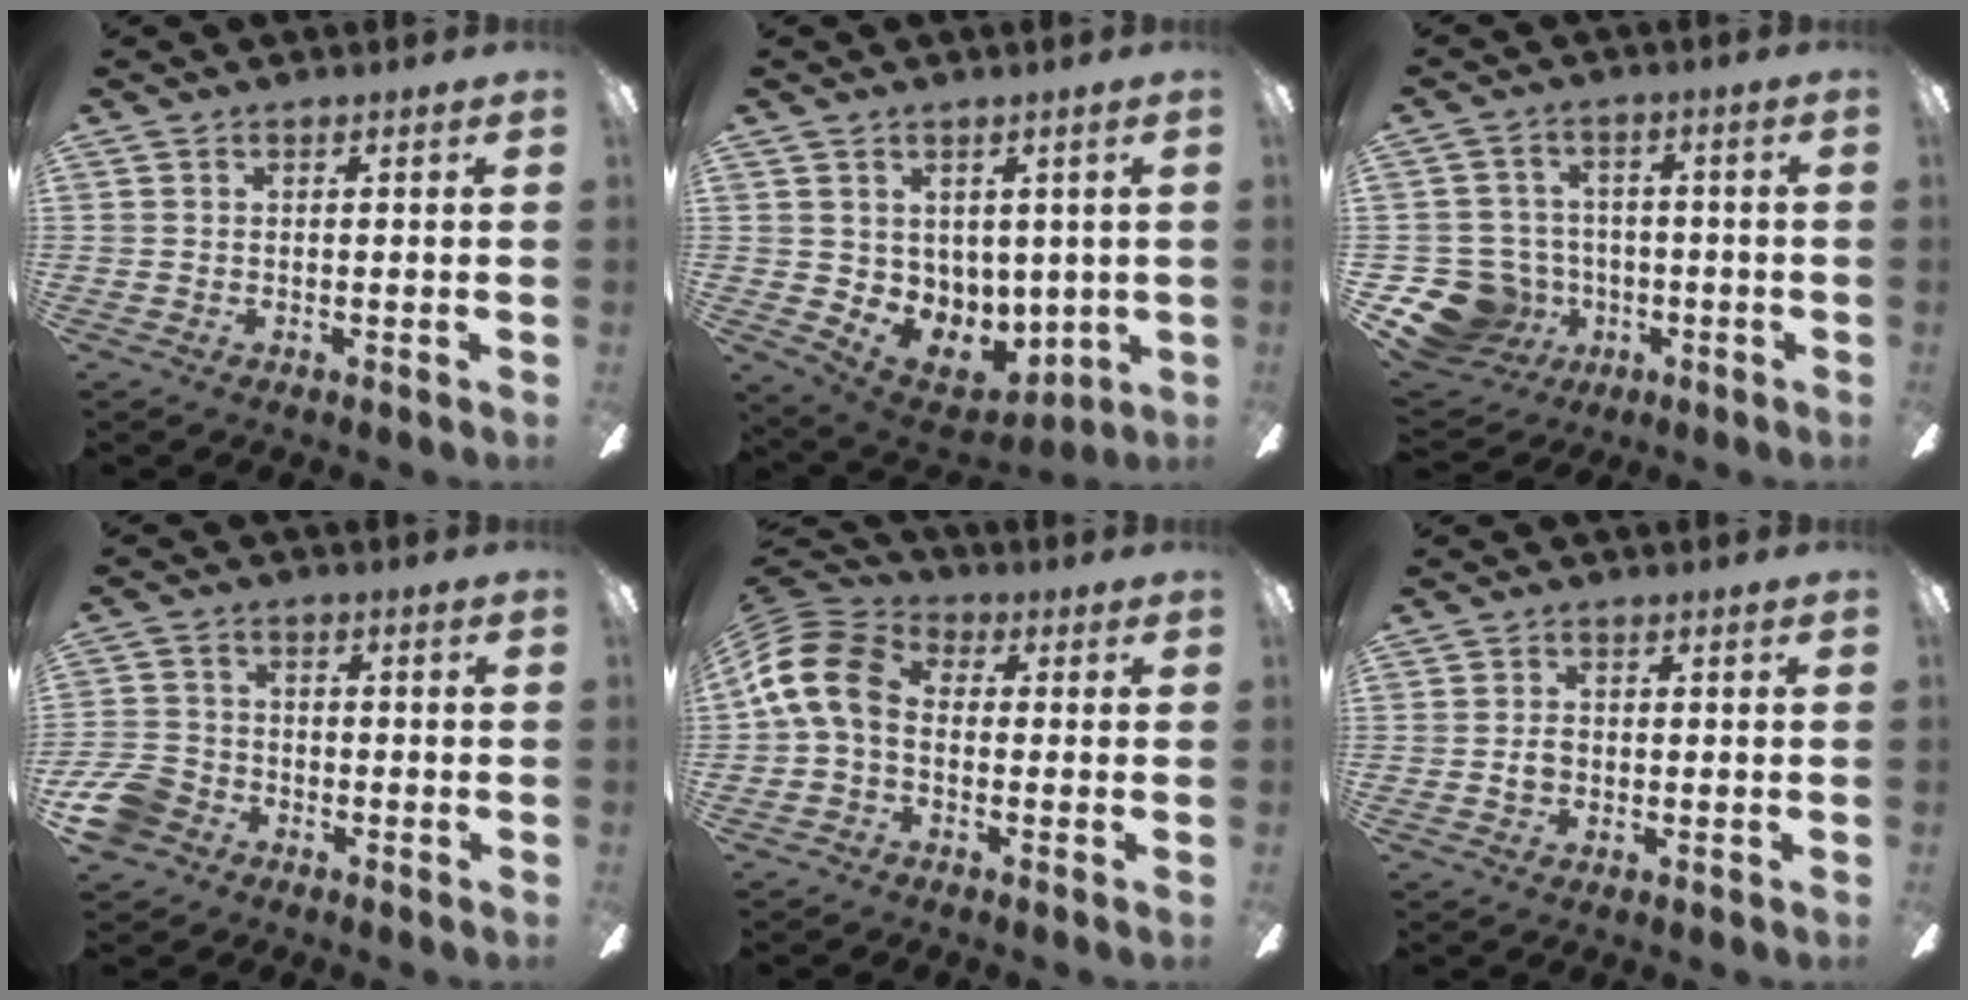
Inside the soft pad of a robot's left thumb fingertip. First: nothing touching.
{"total": 5.6, "force": [2.2, 5.0, 1.0], "torque": [-0.030, -0.023, 0.054]}
{"total": 12.9, "force": [-5.2, 10.9, 4.5], "torque": [-0.135, 0.032, -0.084]}
{"total": 8.4, "force": [-4.6, 6.2, 3.3], "torque": [-0.089, 0.031, -0.088]}
{"total": 13.0, "force": [0.0, 9.0, 9.4], "torque": [-0.208, 0.017, -0.002]}
{"total": 2.5, "force": [-0.2, 1.9, 1.6], "torque": [-0.022, 0.003, -0.007]}